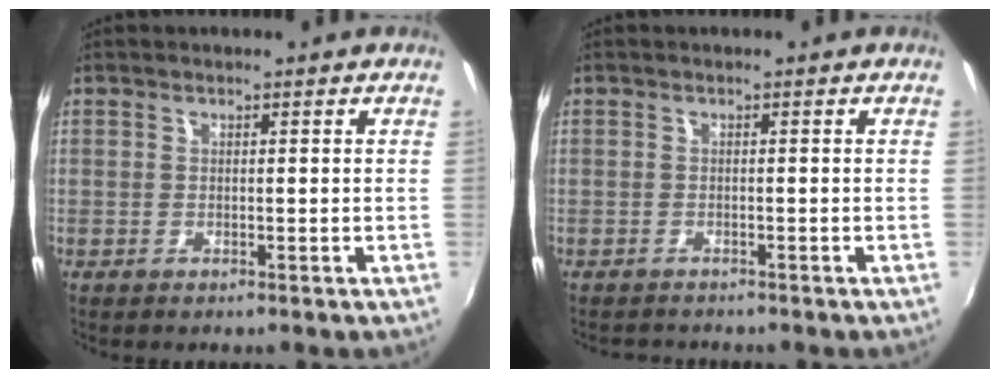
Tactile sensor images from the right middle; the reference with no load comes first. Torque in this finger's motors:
{"motor_torque": [-0.62, -0.31, -0.16, -0.04]}